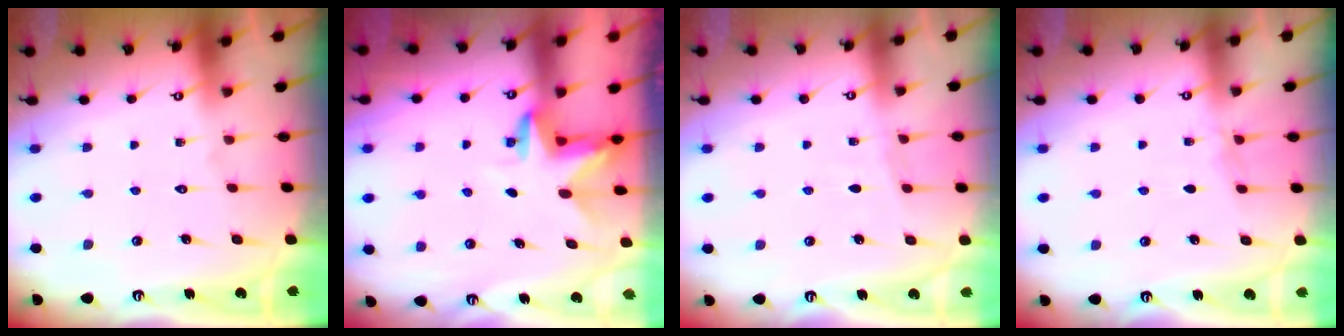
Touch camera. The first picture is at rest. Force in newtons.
{"total": 3.2, "press": 3.2, "slide": 0.1}
{"total": 2.4, "press": 2.4, "slide": 0.4}
{"total": 2.8, "press": 2.6, "slide": 0.9}